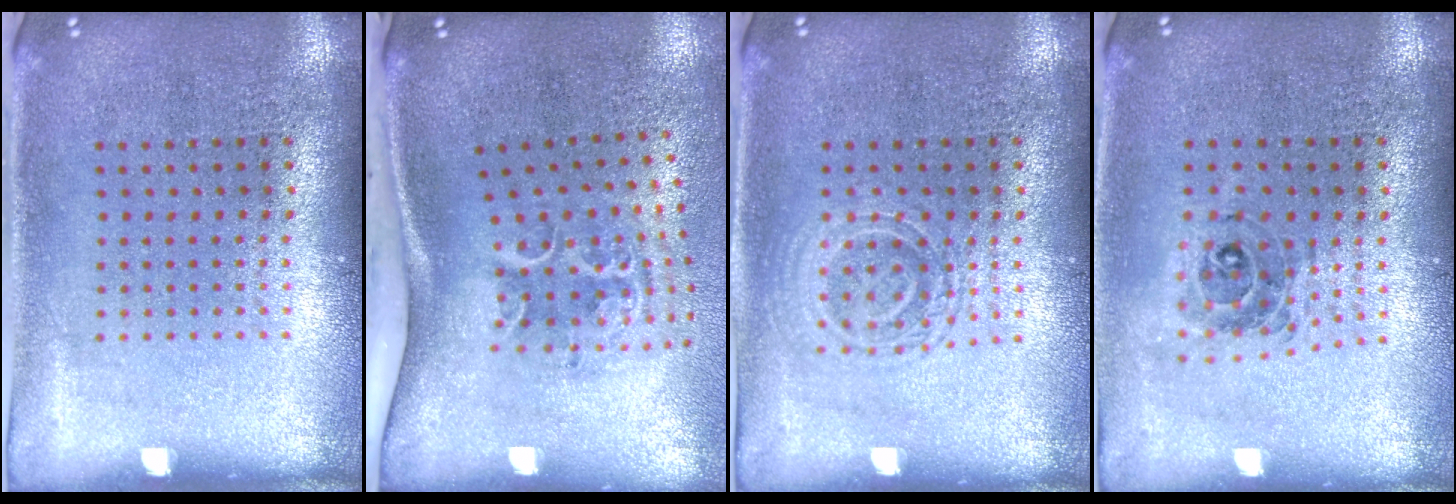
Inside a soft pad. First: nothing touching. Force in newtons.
{"total": 2.3, "press": 1.4, "slide": 1.8}
{"total": 1.3, "press": 1.2, "slide": 0.4}
{"total": 0.8, "press": 0.8, "slide": 0.2}